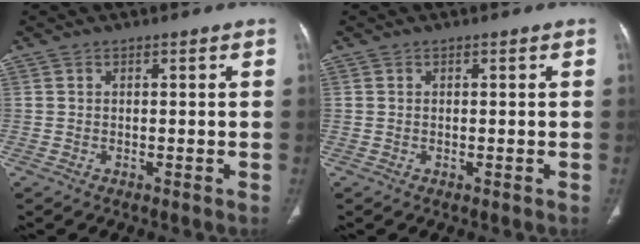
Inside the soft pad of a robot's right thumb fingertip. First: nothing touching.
{"total": 0.0}